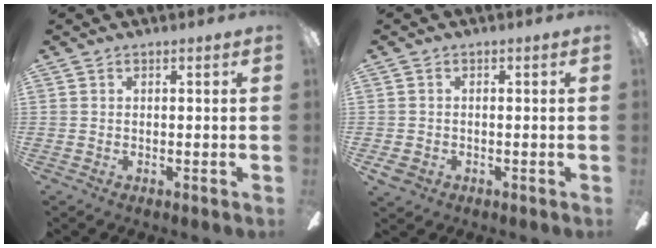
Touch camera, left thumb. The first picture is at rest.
{"total": 2.6, "force": [-1.2, 2.1, 1.0], "torque": [-0.023, 0.004, -0.023]}